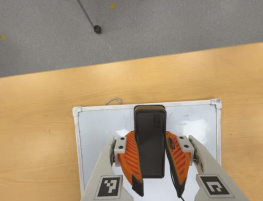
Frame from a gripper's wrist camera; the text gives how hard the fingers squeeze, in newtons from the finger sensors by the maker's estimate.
{"total": 8.9, "left": 7.3, "right": 10.6}